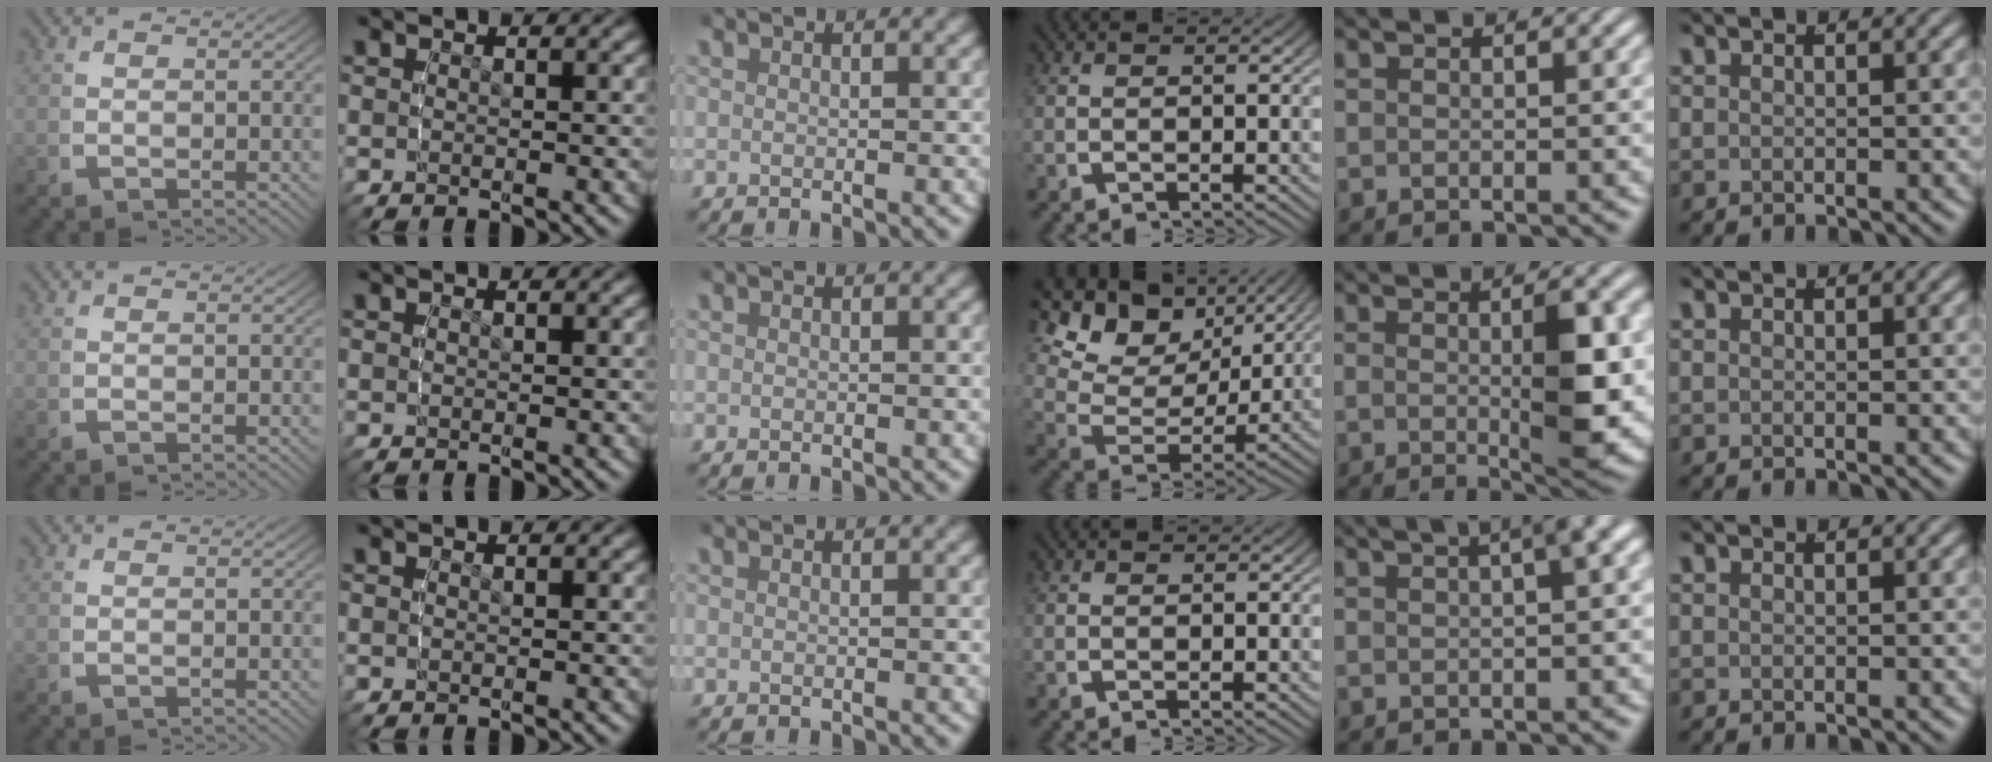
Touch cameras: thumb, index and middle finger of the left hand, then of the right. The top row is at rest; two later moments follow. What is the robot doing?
{"motion": "lift_and_place", "object": "screwdriver"}